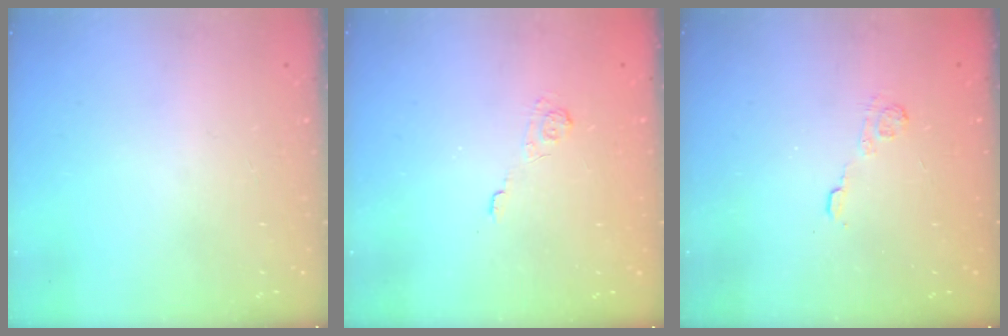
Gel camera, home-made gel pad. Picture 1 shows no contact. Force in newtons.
{"total": 2.0, "press": 1.4, "slide": 1.4}
{"total": 2.7, "press": 2.3, "slide": 1.4}